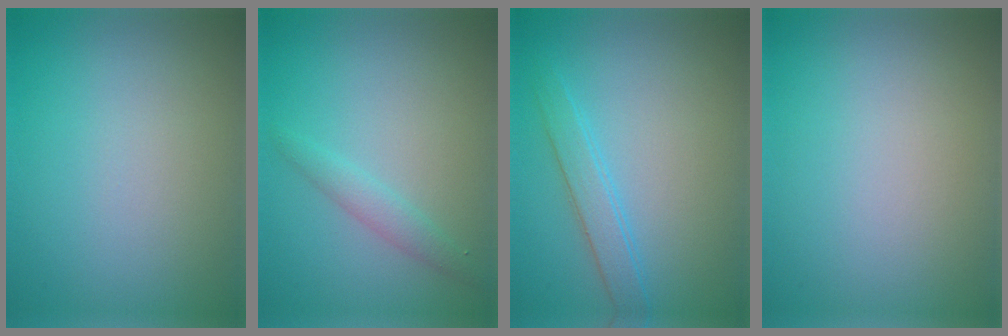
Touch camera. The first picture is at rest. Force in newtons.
{"total": 1.6, "press": 1.6, "slide": 0.1}
{"total": 2.3, "press": 2.3, "slide": 0.1}
{"total": 0.0}